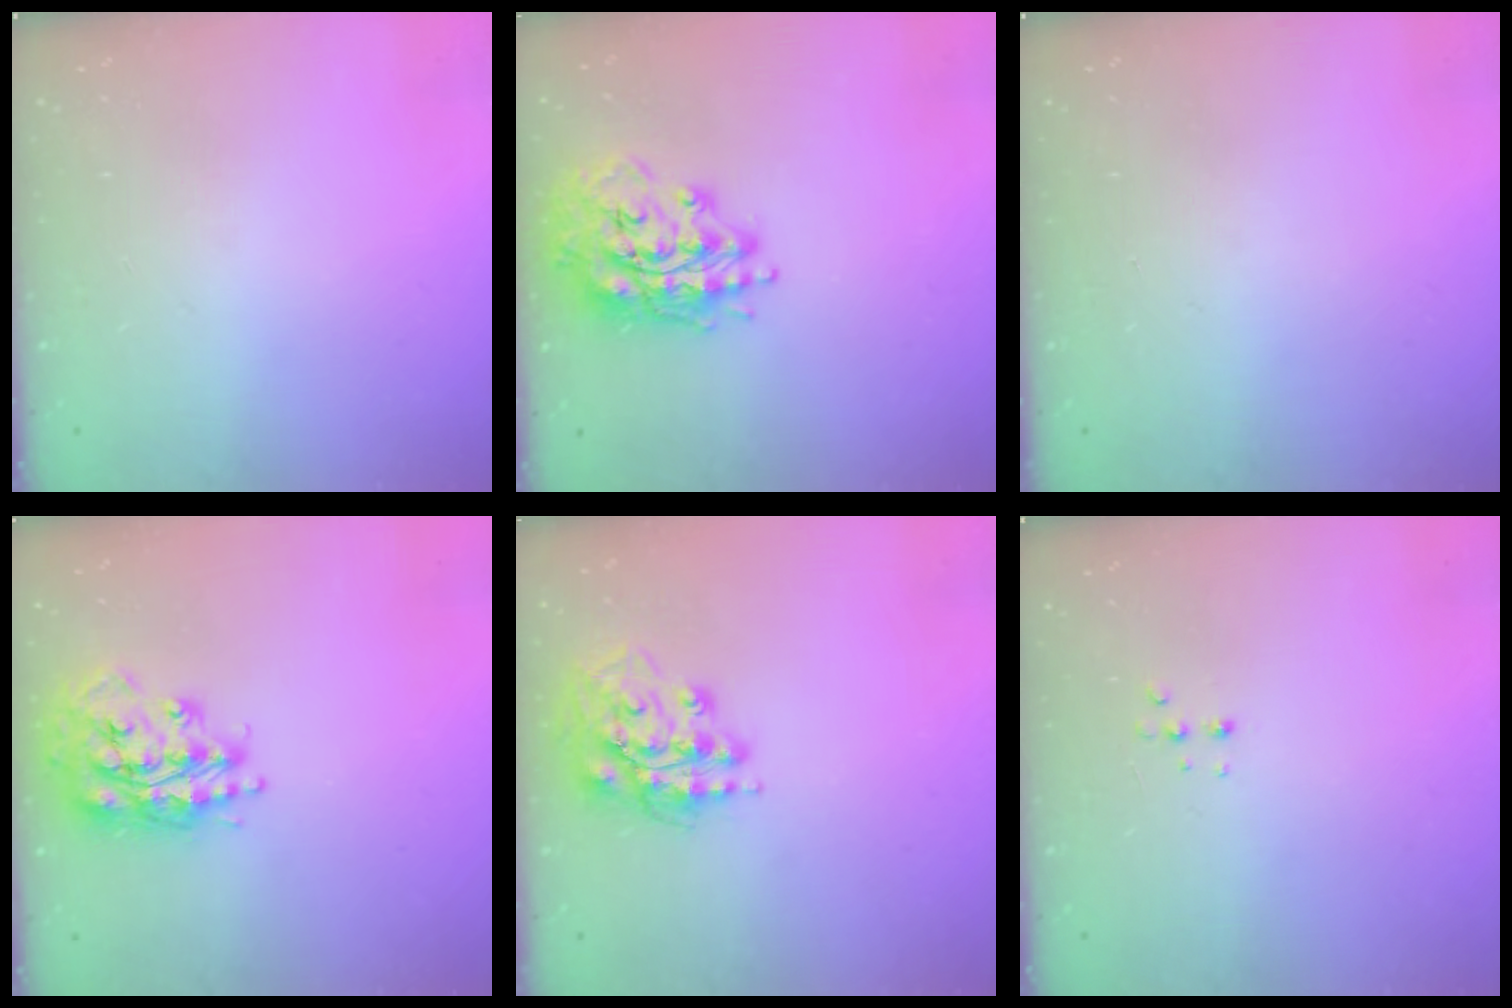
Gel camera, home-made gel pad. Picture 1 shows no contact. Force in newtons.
{"total": 16.5, "press": 16.4, "slide": 1.9}
{"total": 0.0}
{"total": 17.4, "press": 17.4, "slide": 1.1}
{"total": 15.4, "press": 15.3, "slide": 1.9}
{"total": 3.4, "press": 3.3, "slide": 0.8}